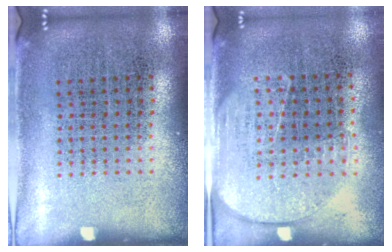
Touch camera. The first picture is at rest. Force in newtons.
{"total": 1.7, "press": 1.5, "slide": 0.9}